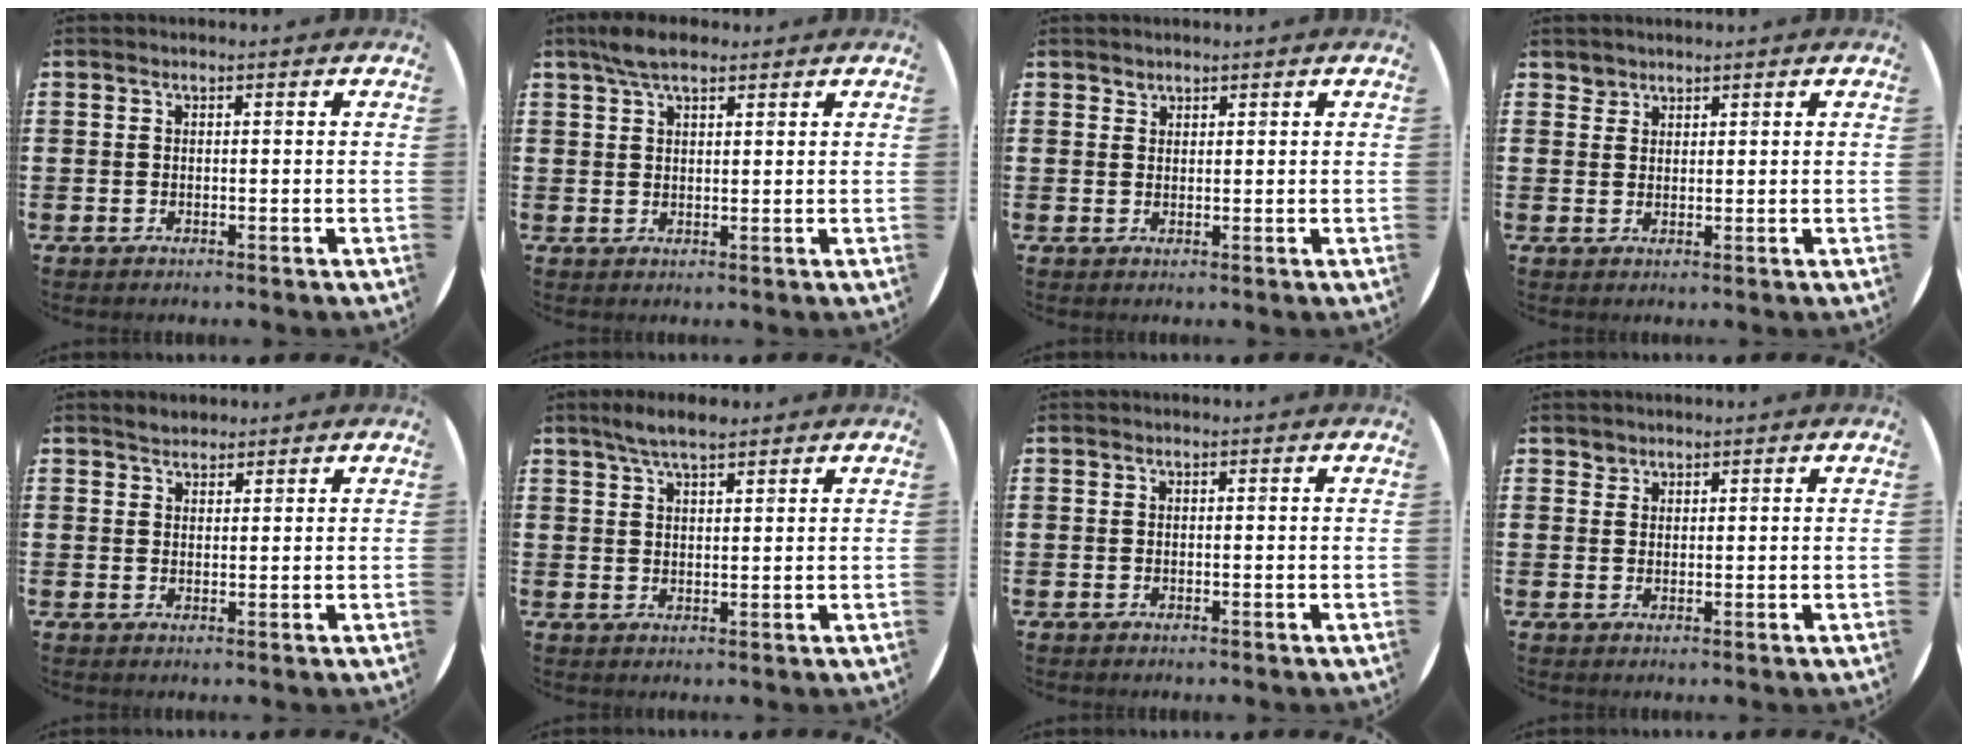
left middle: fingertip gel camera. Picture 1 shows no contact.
{"total": 4.3, "force": [3.2, 1.5, 2.5], "torque": [-0.056, 0.006, 0.059]}
{"total": 1.1, "force": [1.0, 0.3, -0.2], "torque": [0.001, 0.001, 0.021]}
{"total": 2.4, "force": [2.0, 1.3, 0.0], "torque": [0.003, 0.001, 0.040]}
{"total": 1.9, "force": [1.7, 0.6, 0.1], "torque": [-0.004, 0.005, 0.034]}
{"total": 4.0, "force": [3.4, 0.8, 2.1], "torque": [-0.047, 0.001, 0.061]}
{"total": 0.0}
{"total": 1.5, "force": [1.4, 0.7, -0.1], "torque": [0.006, -0.003, 0.027]}